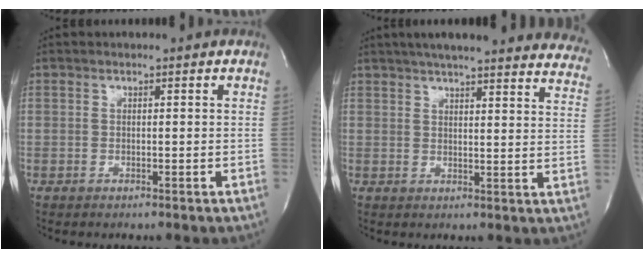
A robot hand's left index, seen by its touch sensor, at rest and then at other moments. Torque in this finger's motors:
{"motor_torque": [0.11, -0.23, 0.58, 0.14]}